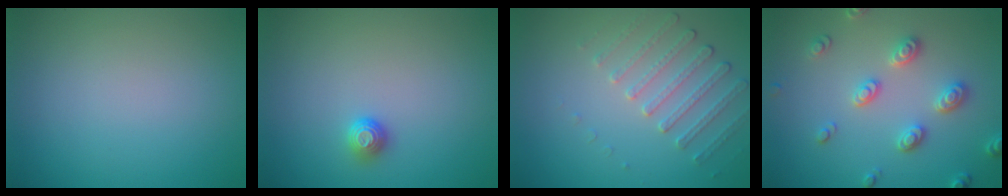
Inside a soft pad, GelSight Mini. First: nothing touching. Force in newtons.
{"total": 1.2, "press": 1.1, "slide": 0.4}
{"total": 2.2, "press": 1.8, "slide": 1.2}
{"total": 3.1, "press": 3.0, "slide": 0.5}